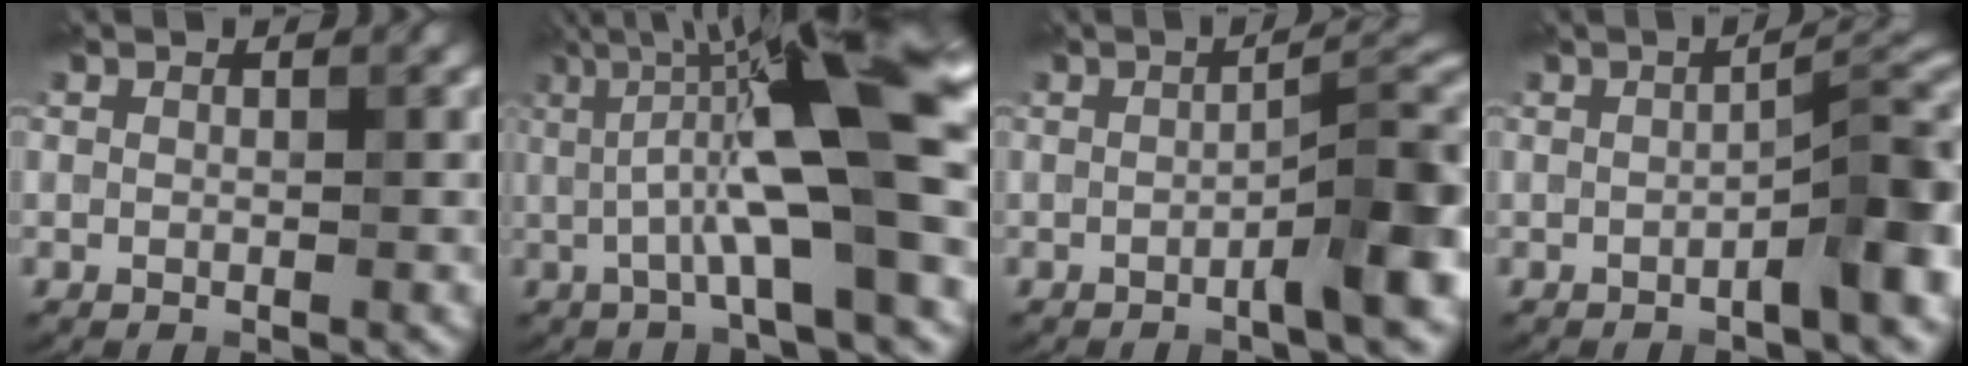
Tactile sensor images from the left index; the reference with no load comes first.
{"total": 10.9, "force": [0.9, 1.9, 10.7], "torque": [-0.164, 0.009, 0.014]}
{"total": 6.0, "force": [-1.7, 0.8, 5.7], "torque": [-0.076, 0.015, -0.034]}
{"total": 5.0, "force": [-1.5, 0.7, 4.8], "torque": [-0.067, 0.017, -0.029]}